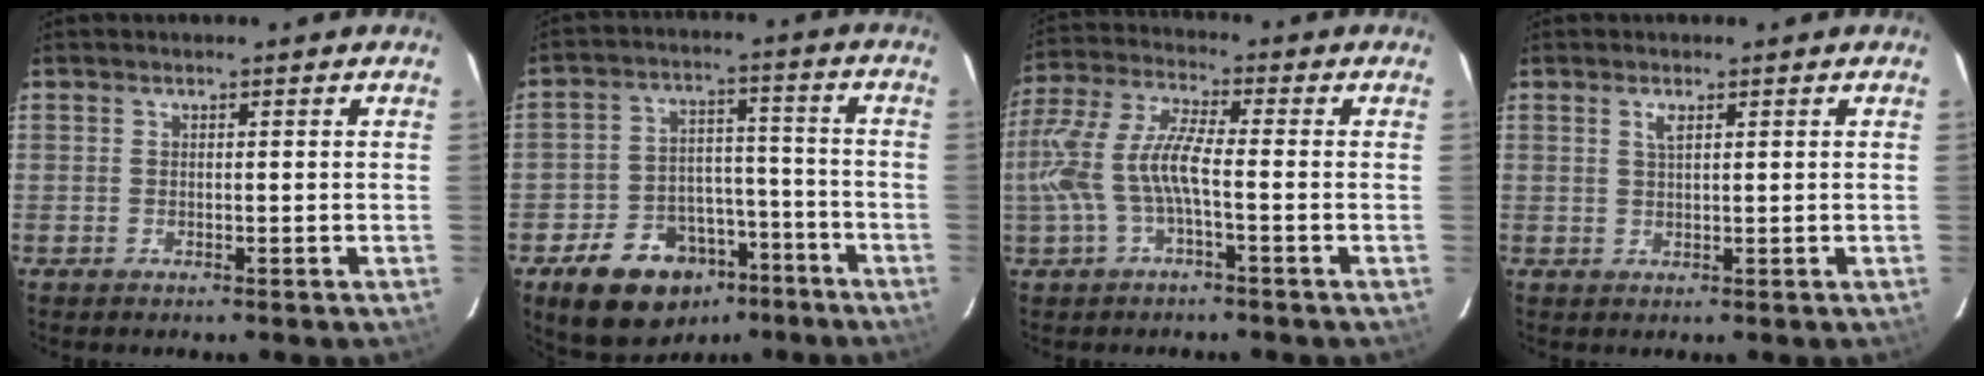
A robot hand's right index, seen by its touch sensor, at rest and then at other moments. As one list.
[{"total": 15.3, "force": [-9.4, 10.1, 6.5], "torque": [-0.137, 0.030, -0.125]}, {"total": 11.3, "force": [-2.7, 2.8, 10.6], "torque": [-0.230, 0.002, -0.049]}, {"total": 1.6, "force": [0.8, 0.5, 1.2], "torque": [-0.024, 0.002, 0.014]}]